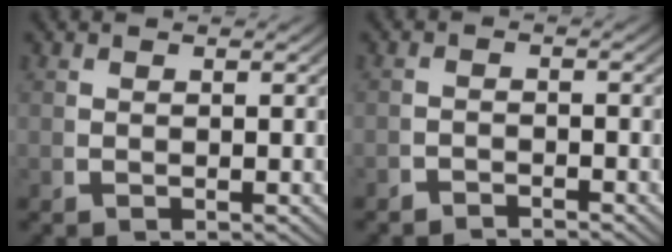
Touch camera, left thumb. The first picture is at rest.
{"total": 1.9, "force": [-1.9, 0.1, -0.2], "torque": [0.012, -0.005, -0.036]}